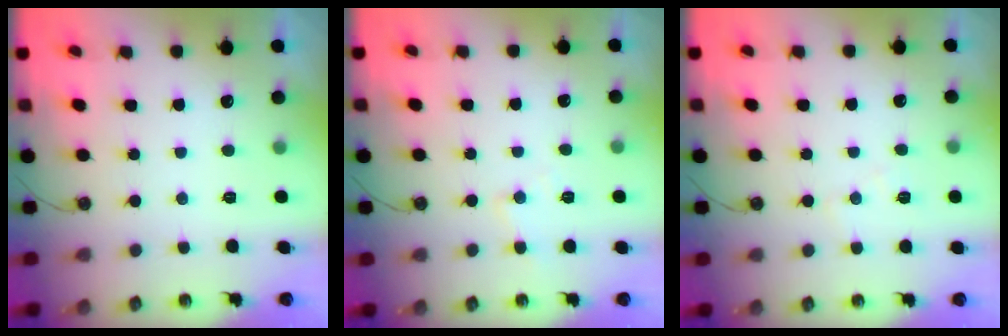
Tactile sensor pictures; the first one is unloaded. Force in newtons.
{"total": 6.0, "press": 6.0, "slide": 0.7}
{"total": 7.0, "press": 7.0, "slide": 0.8}